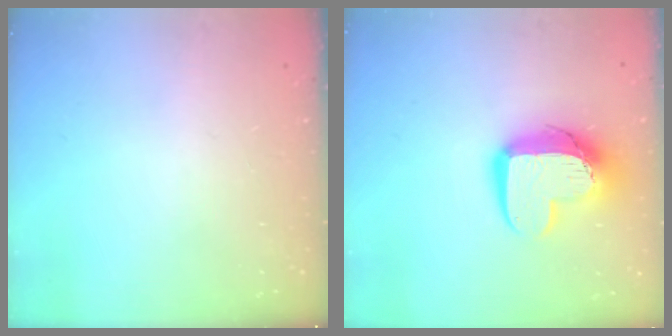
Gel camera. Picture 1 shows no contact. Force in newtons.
{"total": 13.3, "press": 13.3, "slide": 1.4}